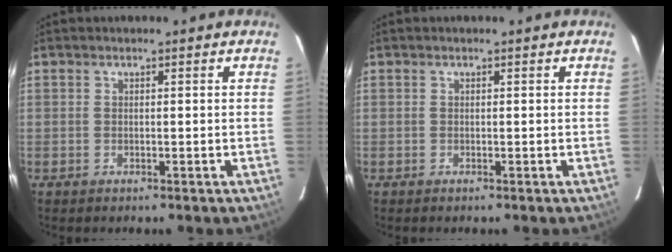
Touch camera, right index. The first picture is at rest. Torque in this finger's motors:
{"motor_torque": [0.07, -0.09, 0.01, 0.00]}